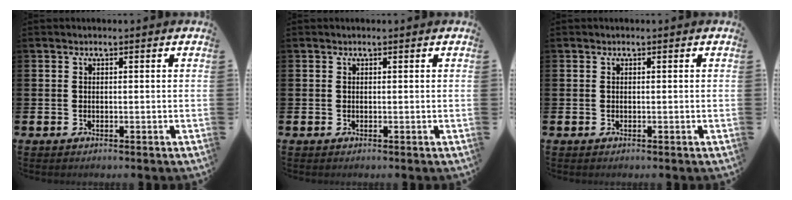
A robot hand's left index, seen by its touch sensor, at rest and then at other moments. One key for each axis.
{"total": 0.0}
{"total": 0.0}